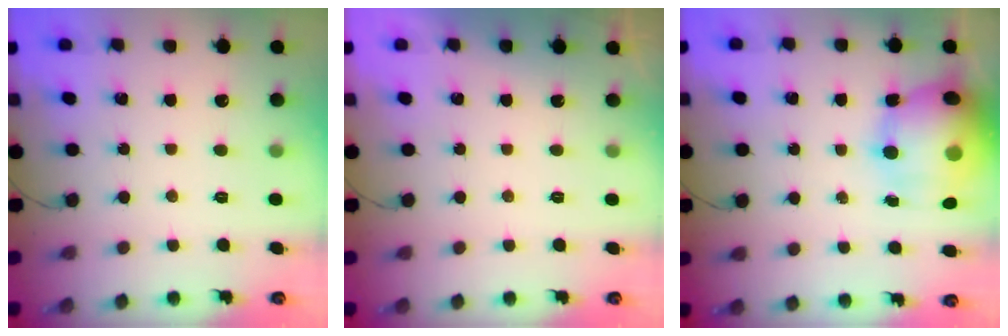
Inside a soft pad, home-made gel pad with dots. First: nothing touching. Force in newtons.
{"total": 0.0}
{"total": 20.4, "press": 20.0, "slide": 4.3}